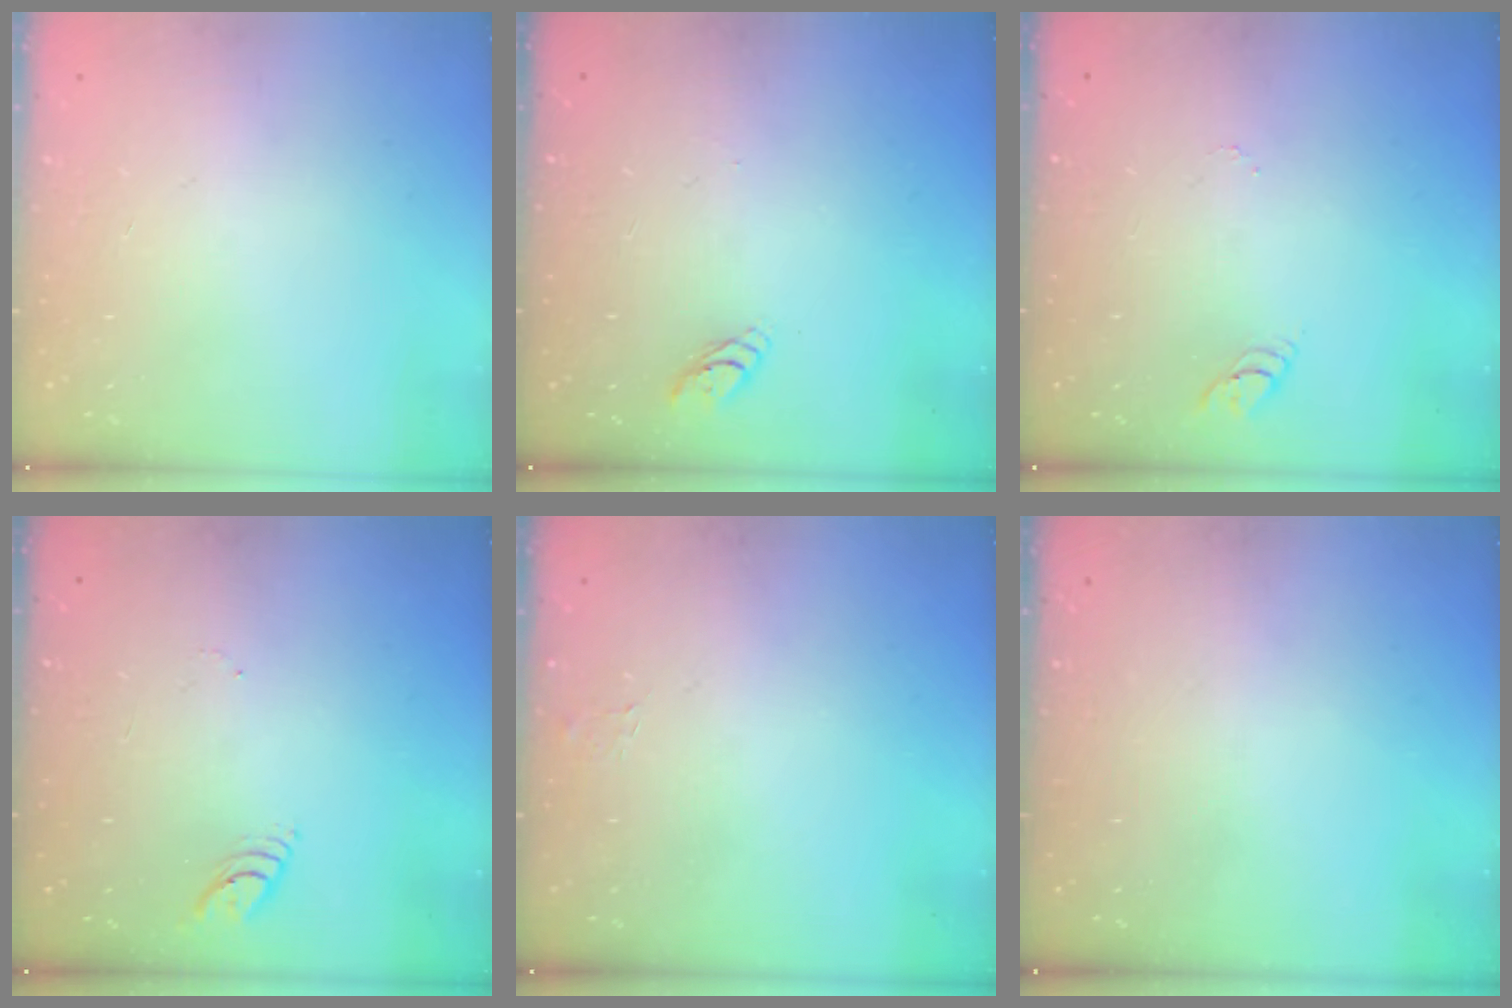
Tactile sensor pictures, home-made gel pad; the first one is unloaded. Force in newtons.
{"total": 3.3, "press": 3.3, "slide": 0.3}
{"total": 3.1, "press": 3.1, "slide": 0.3}
{"total": 3.8, "press": 3.8, "slide": 0.4}
{"total": 3.4, "press": 3.4, "slide": 0.4}
{"total": 0.0}